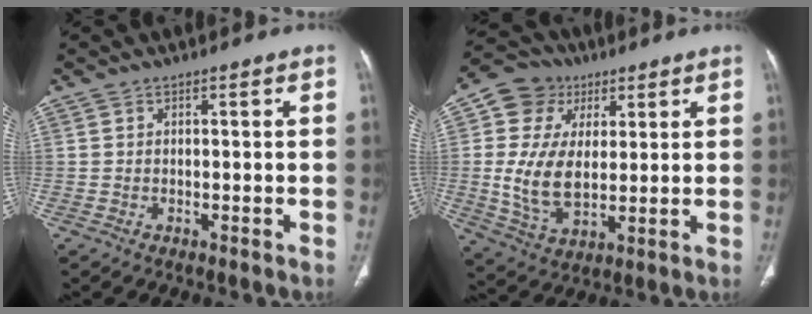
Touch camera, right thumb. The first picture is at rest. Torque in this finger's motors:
{"motor_torque": [1.92, 1.99, 0.69, -0.53, 0.24]}